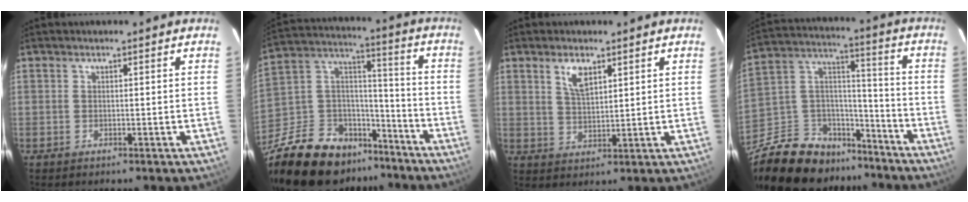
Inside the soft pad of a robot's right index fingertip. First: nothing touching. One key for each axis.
{"total": 26.7, "fx": -19.6, "fy": 13.9, "fz": 11.8, "tx": -0.275, "ty": 0.042, "tz": -0.306}
{"total": 4.8, "fx": 2.7, "fy": 2.0, "fz": 3.5, "tx": -0.063, "ty": 0.002, "tz": 0.055}
{"total": 23.0, "fx": -17.4, "fy": 12.3, "fz": 8.8, "tx": -0.217, "ty": 0.058, "tz": -0.271}